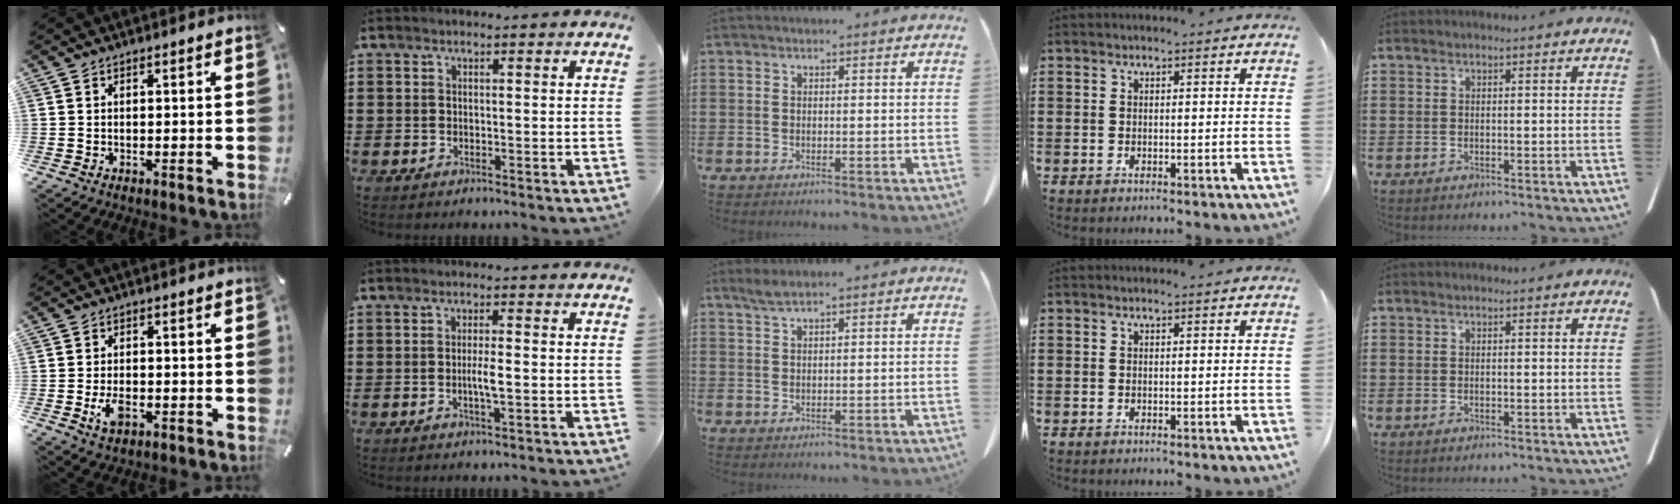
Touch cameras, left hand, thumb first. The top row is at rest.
{"thumb": {"total": 4.2, "force": [-1.5, 2.3, 3.2], "torque": [-0.074, 0.000, -0.028]}, "index": {"total": 2.9, "force": [-0.5, 0.4, 2.8], "torque": [-0.051, -0.001, -0.010]}, "middle": {"total": 1.8, "force": [1.4, 0.2, 1.2], "torque": [-0.026, 0.001, 0.026]}}